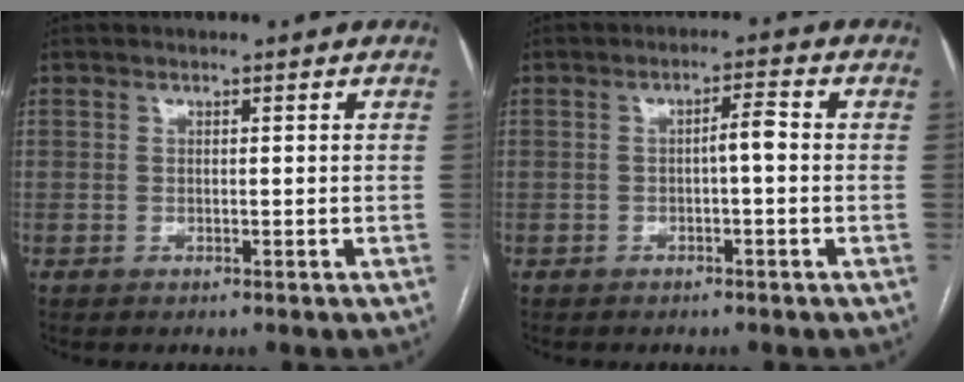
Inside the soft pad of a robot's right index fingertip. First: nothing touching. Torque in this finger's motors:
{"motor_torque": [0.26, -0.11, 0.06, 0.04]}